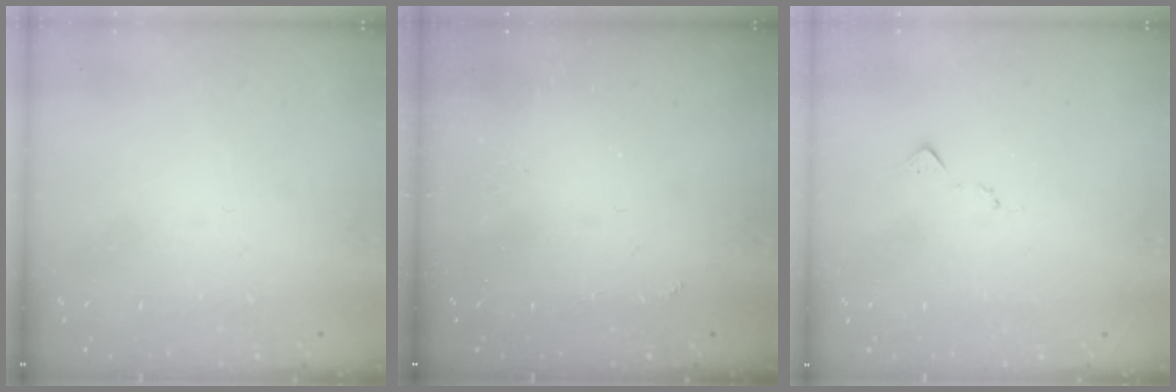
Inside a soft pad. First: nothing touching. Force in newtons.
{"total": 1.9, "press": 1.8, "slide": 0.4}
{"total": 7.2, "press": 7.2, "slide": 0.3}